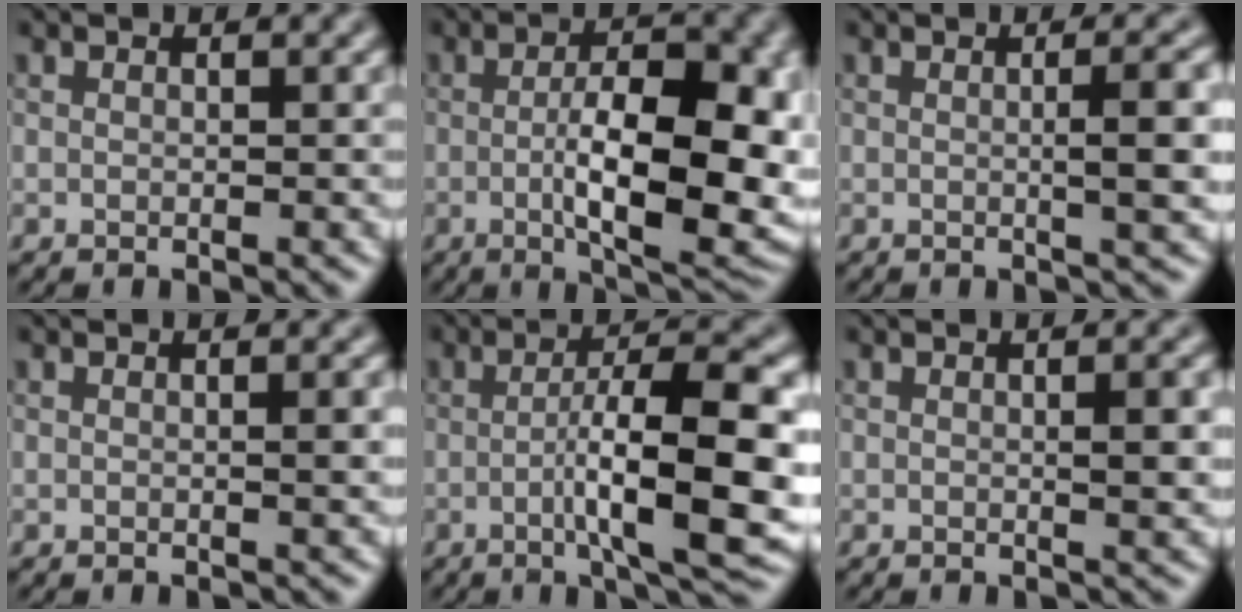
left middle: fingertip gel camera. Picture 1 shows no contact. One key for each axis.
{"total": 11.2, "fx": -1.3, "fy": 4.0, "fz": 10.4, "tx": -0.155, "ty": -0.009, "tz": -0.018}
{"total": 4.1, "fx": 0.1, "fy": 1.0, "fz": 4.0, "tx": -0.050, "ty": 0.007, "tz": -0.003}
{"total": 1.2, "fx": 0.0, "fy": 0.2, "fz": 1.2, "tx": -0.016, "ty": 0.001, "tz": -0.001}
{"total": 9.8, "fx": -2.1, "fy": 1.8, "fz": 9.4, "tx": -0.134, "ty": 0.007, "tz": -0.037}
{"total": 2.0, "fx": 0.1, "fy": 0.3, "fz": 1.9, "tx": -0.027, "ty": 0.000, "tz": 0.001}